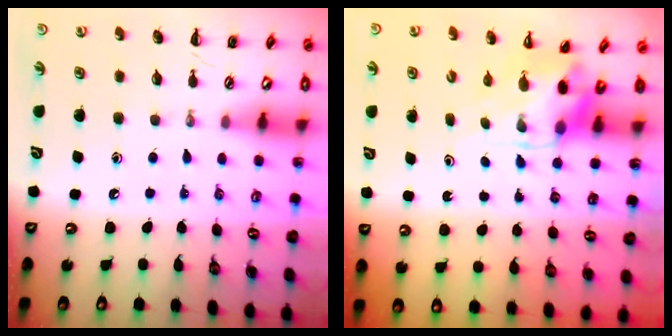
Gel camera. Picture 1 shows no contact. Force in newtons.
{"total": 3.9, "press": 3.8, "slide": 0.8}